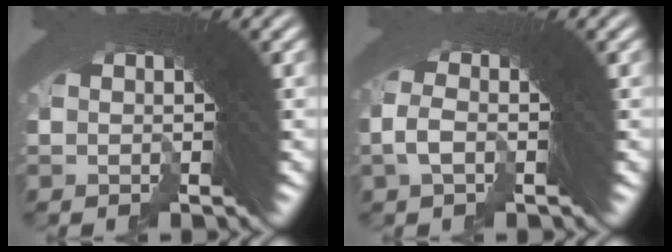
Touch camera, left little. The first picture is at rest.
{"total": 1.3, "force": [-0.9, -0.1, 0.9], "torque": [-0.018, 0.003, -0.015]}